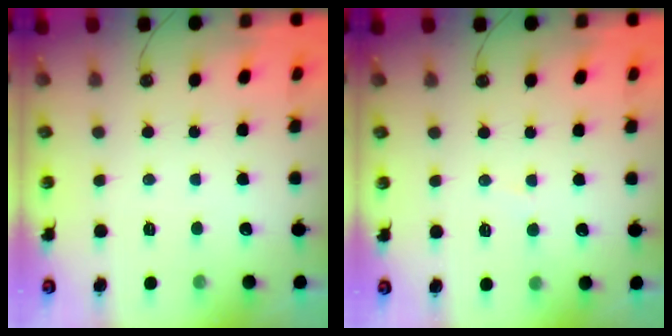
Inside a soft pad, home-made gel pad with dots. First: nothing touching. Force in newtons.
{"total": 5.6, "press": 5.6, "slide": 0.6}